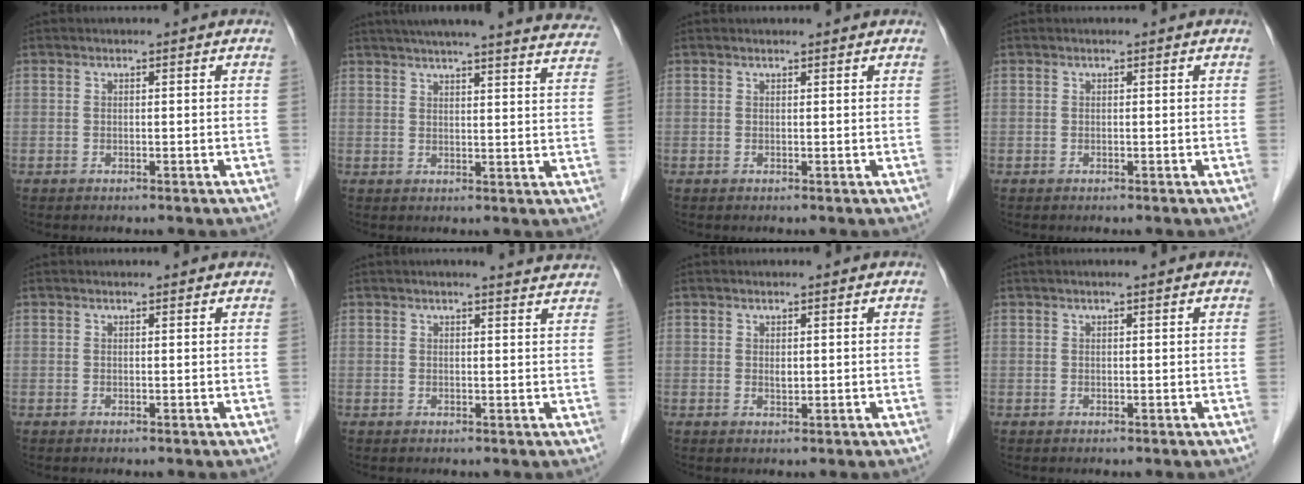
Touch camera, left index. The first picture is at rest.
{"total": 26.8, "force": [24.6, 2.0, 10.6], "torque": [-0.160, -0.035, 0.289]}
{"total": 1.3, "force": [1.3, 0.2, 0.2], "torque": [-0.011, 0.014, 0.017]}
{"total": 0.0}
{"total": 1.9, "force": [1.8, 0.4, 0.4], "torque": [-0.015, 0.017, 0.020]}
{"total": 5.5, "force": [5.2, 0.1, 1.7], "torque": [-0.022, 0.003, 0.043]}
{"total": 0.9, "force": [0.4, 0.5, 0.7], "torque": [-0.012, -0.003, 0.008]}
{"total": 1.9, "force": [1.6, -0.1, 1.0], "torque": [-0.011, 0.020, 0.025]}